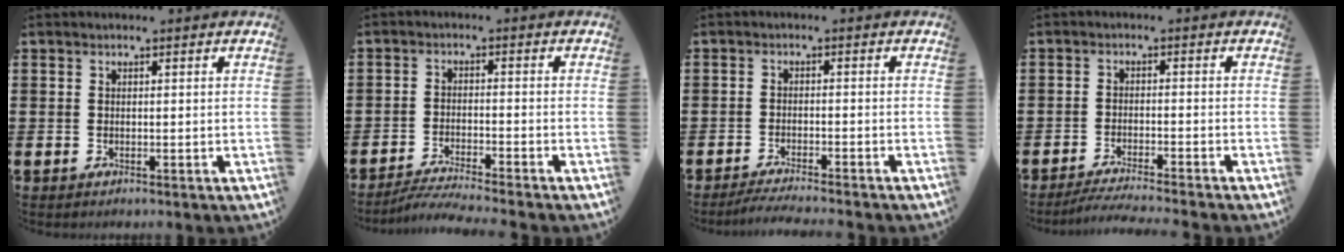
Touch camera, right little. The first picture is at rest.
{"total": 3.2, "force": [-3.0, -0.3, 1.1], "torque": [-0.015, -0.002, -0.059]}
{"total": 2.2, "force": [-2.1, -0.2, 0.8], "torque": [-0.011, 0.004, -0.041]}
{"total": 2.8, "force": [-2.5, -0.3, 1.2], "torque": [-0.017, -0.002, -0.048]}